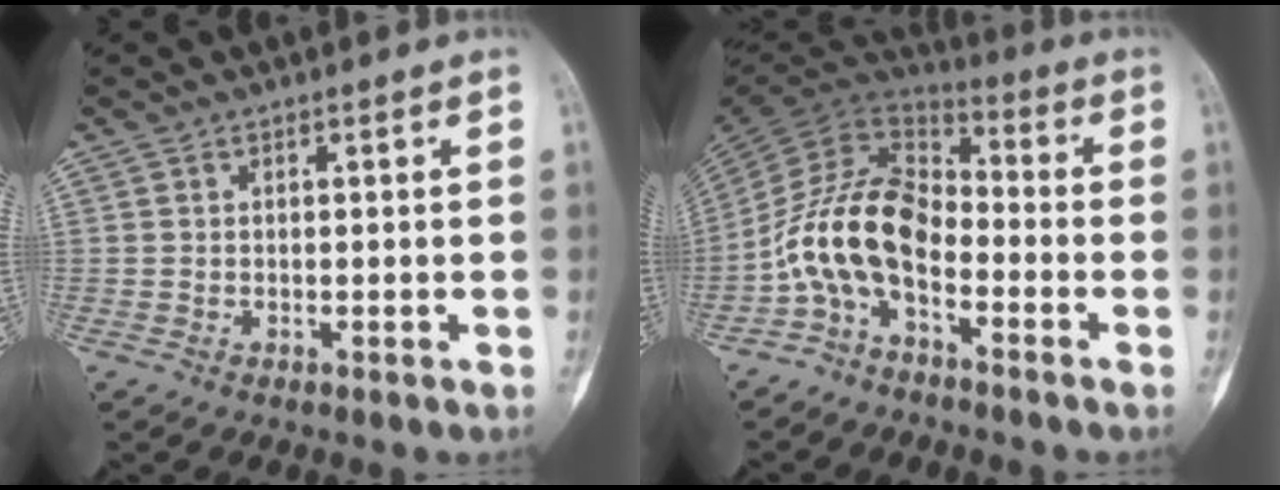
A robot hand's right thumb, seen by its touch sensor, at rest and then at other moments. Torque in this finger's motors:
{"motor_torque": [0.66, 0.38, 1.40, -1.36, 0.18]}